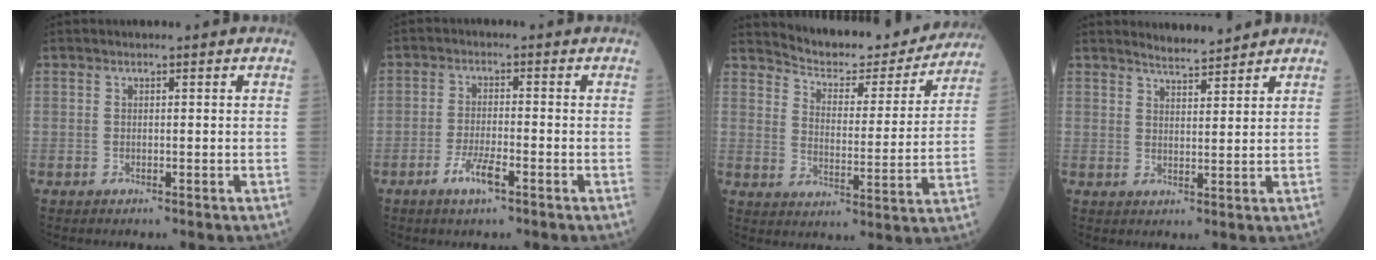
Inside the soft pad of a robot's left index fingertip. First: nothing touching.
{"total": 3.7, "force": [-2.2, 0.5, 2.9], "torque": [-0.065, -0.003, -0.043]}
{"total": 16.1, "force": [15.3, 3.5, 3.5], "torque": [-0.044, -0.017, 0.200]}
{"total": 3.6, "force": [3.6, 0.1, 0.5], "torque": [-0.016, 0.003, 0.062]}